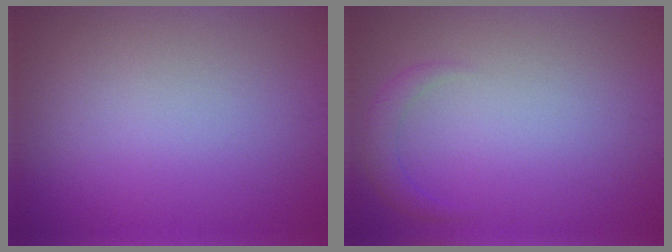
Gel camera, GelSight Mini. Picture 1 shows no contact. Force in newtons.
{"total": 1.5, "press": 1.5, "slide": 0.1}